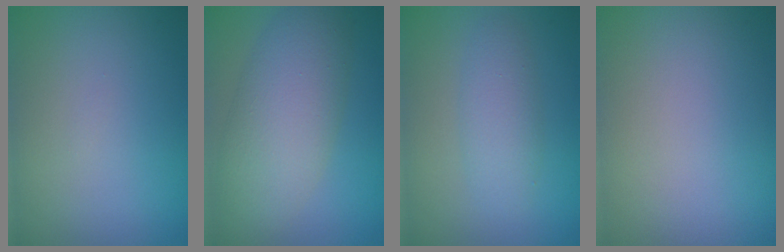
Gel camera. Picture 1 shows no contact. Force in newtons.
{"total": 7.0, "press": 7.0, "slide": 0.3}
{"total": 2.7, "press": 2.7, "slide": 0.1}
{"total": 0.0}